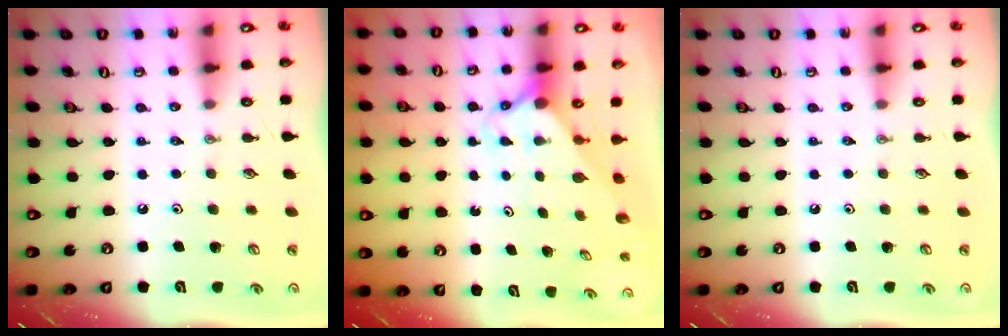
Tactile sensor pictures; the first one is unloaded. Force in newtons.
{"total": 2.1, "press": 2.1, "slide": 0.2}
{"total": 0.0}